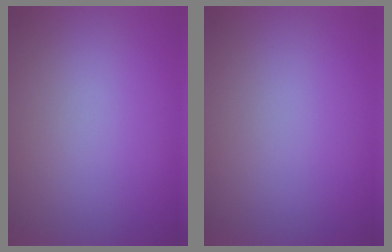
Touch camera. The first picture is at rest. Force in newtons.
{"total": 0.0}